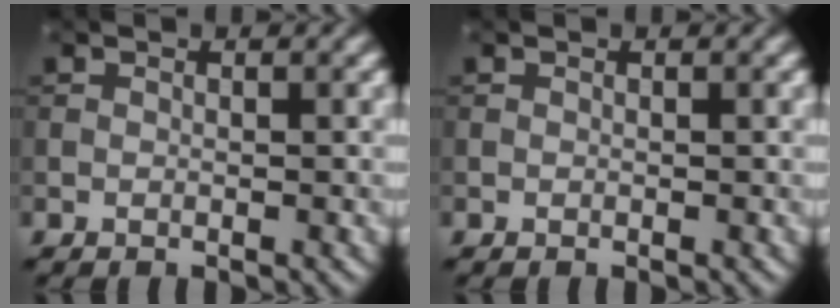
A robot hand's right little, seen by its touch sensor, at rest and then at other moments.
{"total": 0.0}